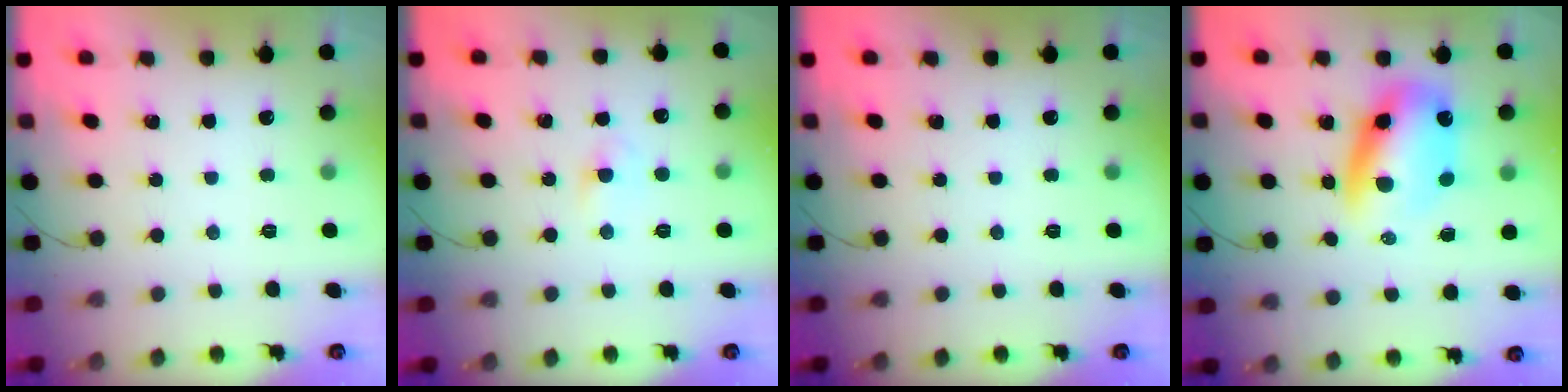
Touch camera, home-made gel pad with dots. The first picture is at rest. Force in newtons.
{"total": 2.3, "press": 2.1, "slide": 0.8}
{"total": 0.0}
{"total": 10.9, "press": 10.6, "slide": 2.4}